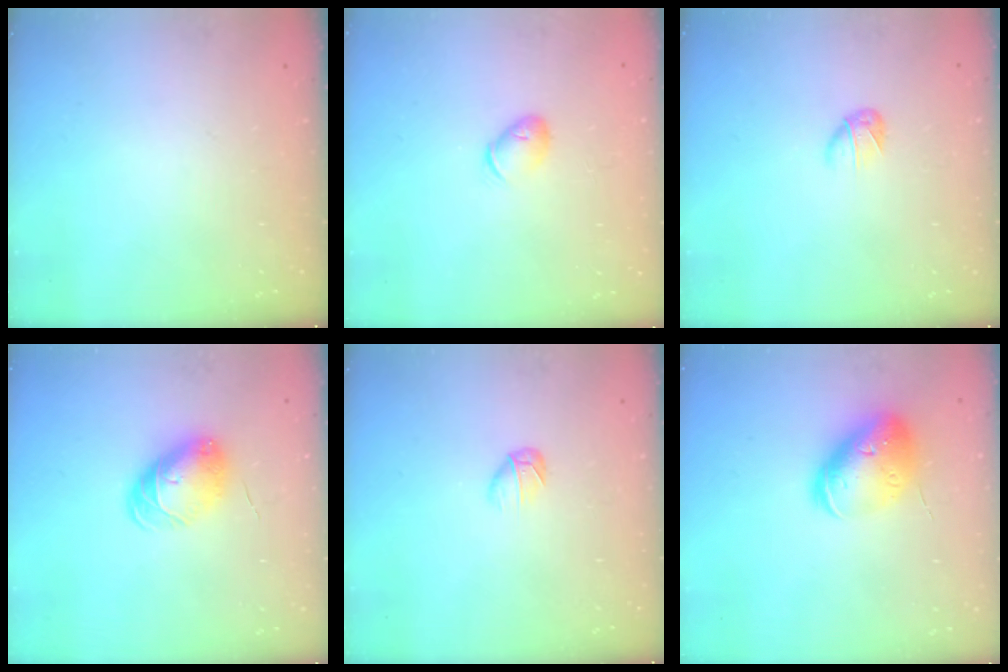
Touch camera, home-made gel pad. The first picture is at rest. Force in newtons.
{"total": 7.0, "press": 6.9, "slide": 1.1}
{"total": 3.7, "press": 3.6, "slide": 1.0}
{"total": 7.6, "press": 7.6, "slide": 0.5}
{"total": 2.8, "press": 2.7, "slide": 0.9}
{"total": 14.7, "press": 14.5, "slide": 2.3}